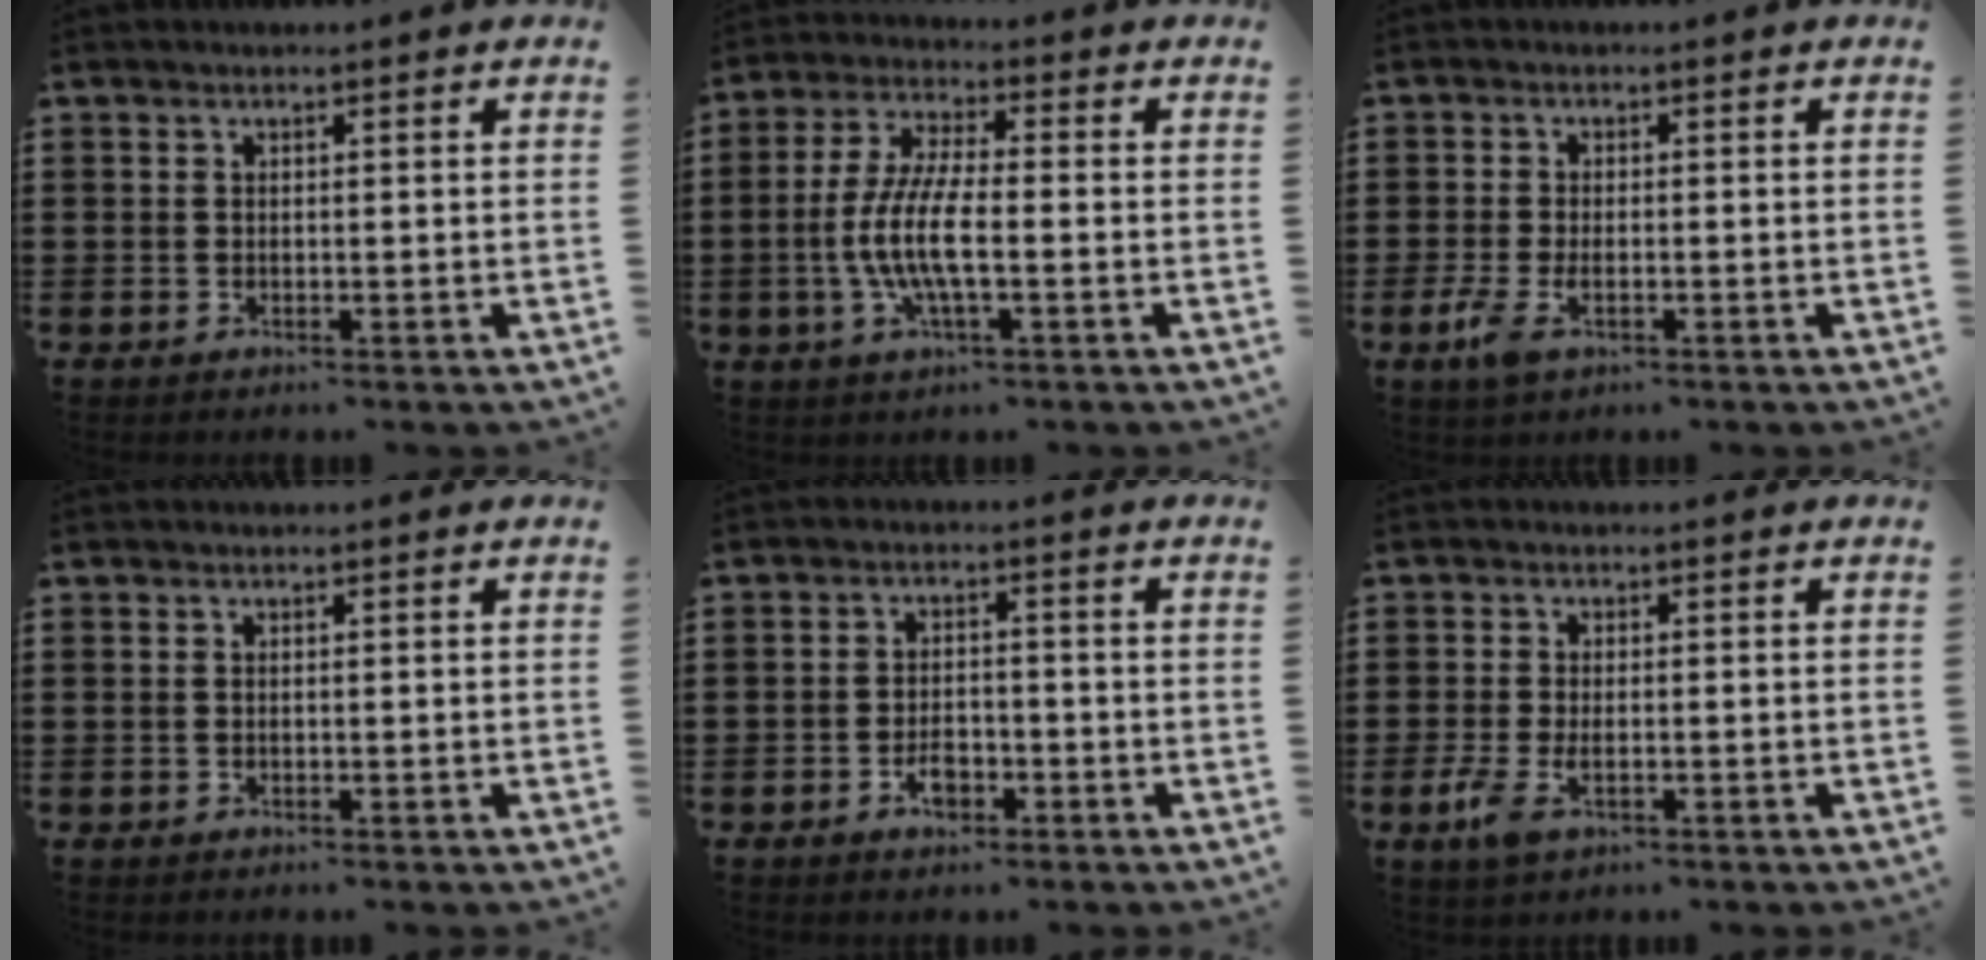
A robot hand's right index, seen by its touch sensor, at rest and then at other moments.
{"total": 8.3, "force": [-2.1, 2.3, 7.7], "torque": [-0.179, -0.014, -0.048]}
{"total": 3.0, "force": [-1.4, 1.3, 2.4], "torque": [-0.062, -0.007, -0.030]}
{"total": 0.0}
{"total": 3.3, "force": [-1.7, 1.8, 2.2], "torque": [-0.039, 0.003, -0.032]}
{"total": 3.0, "force": [-1.2, 1.3, 2.4], "torque": [-0.055, -0.006, -0.024]}